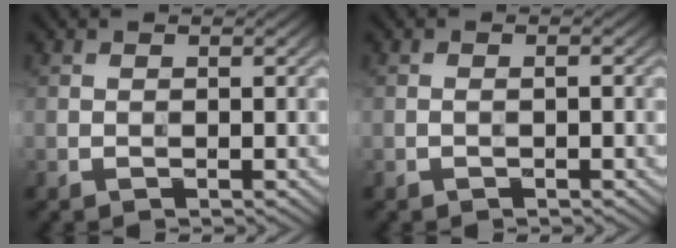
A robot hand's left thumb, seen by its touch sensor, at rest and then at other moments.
{"total": 0.7, "force": [-0.3, 0.1, 0.7], "torque": [-0.012, 0.002, -0.006]}